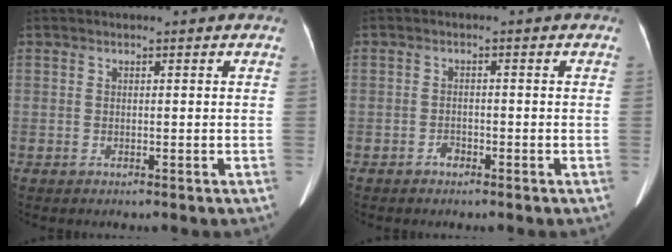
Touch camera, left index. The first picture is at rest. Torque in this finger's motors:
{"motor_torque": [-0.14, 0.07, -0.01, -0.01]}